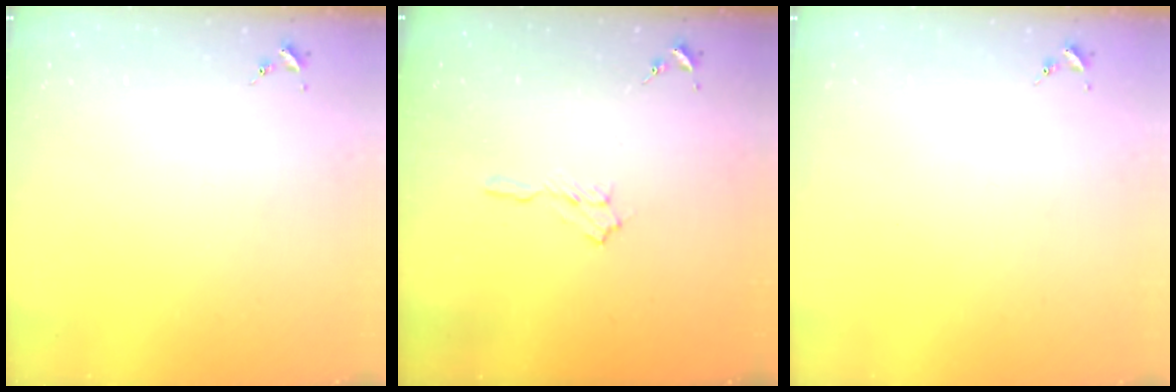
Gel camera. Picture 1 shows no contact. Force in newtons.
{"total": 5.8, "press": 5.7, "slide": 0.6}
{"total": 0.0}